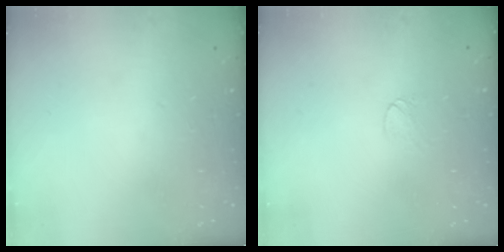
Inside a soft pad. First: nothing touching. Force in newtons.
{"total": 3.1, "press": 3.1, "slide": 0.3}